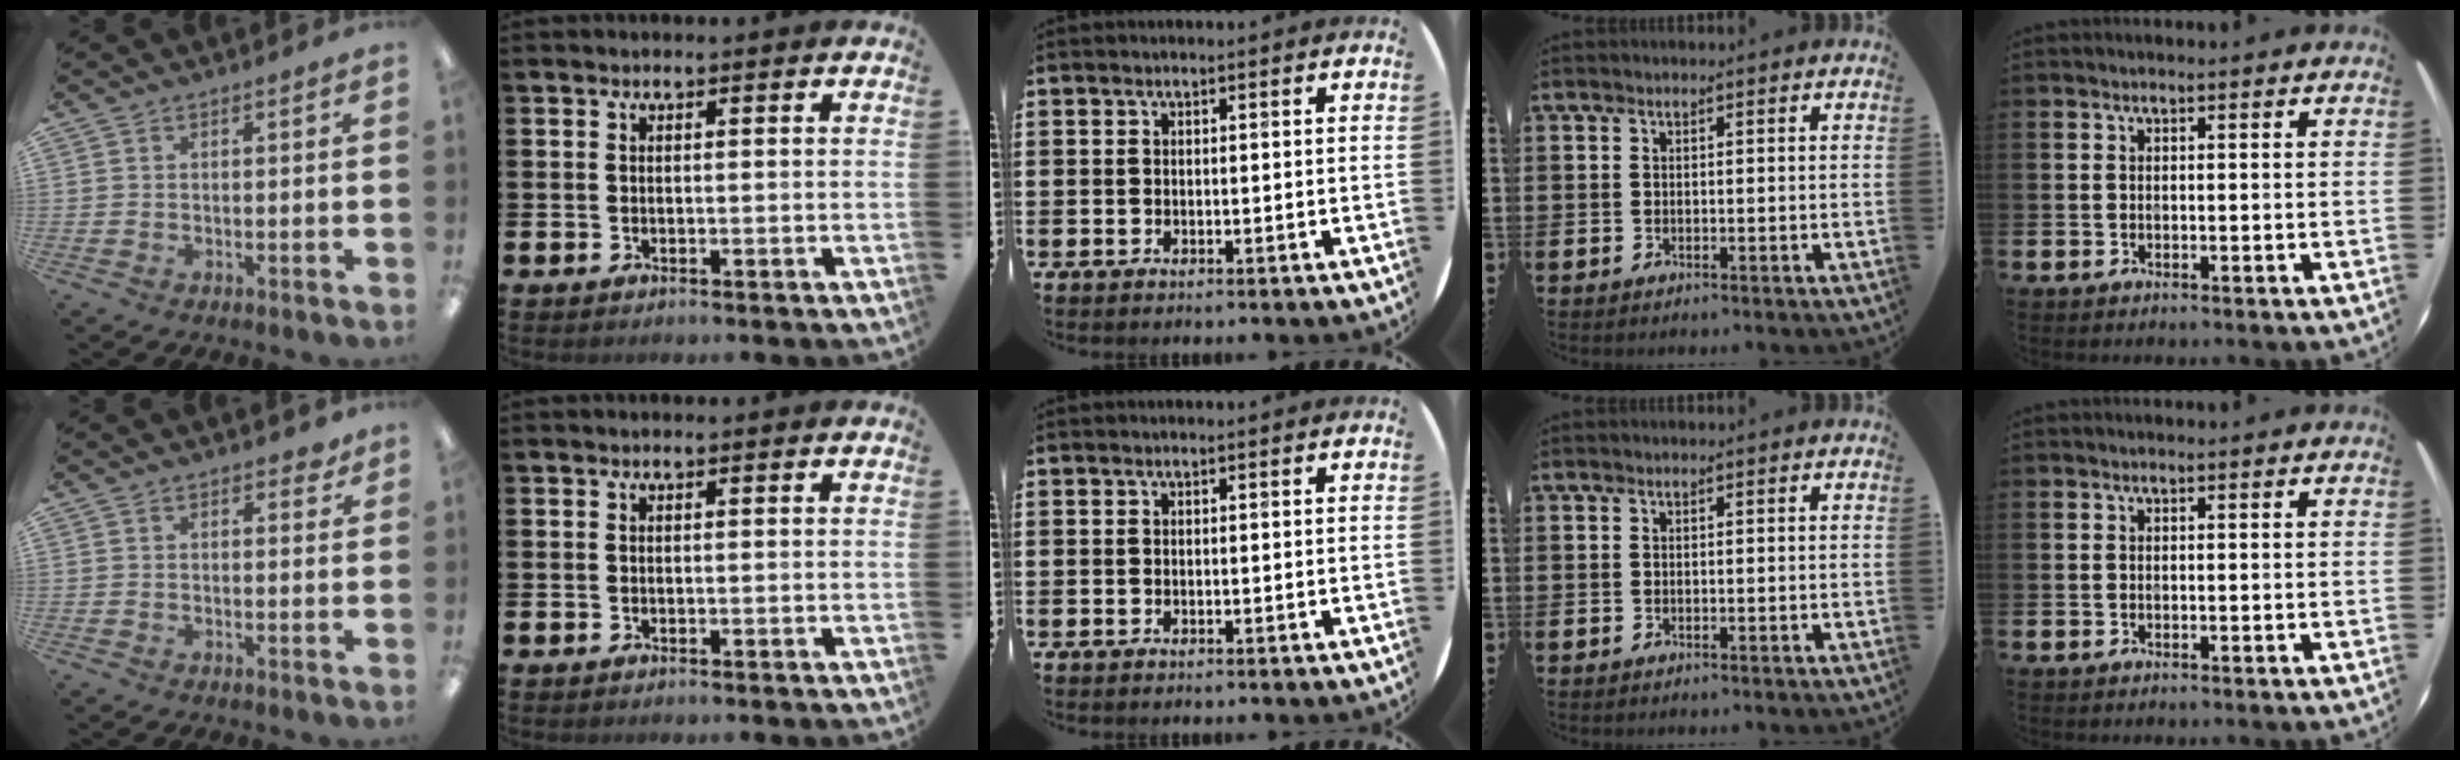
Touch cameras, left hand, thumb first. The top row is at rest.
{"thumb": {"total": 2.1, "force": [1.4, 1.1, 1.1], "torque": [-0.006, -0.004, 0.022]}}